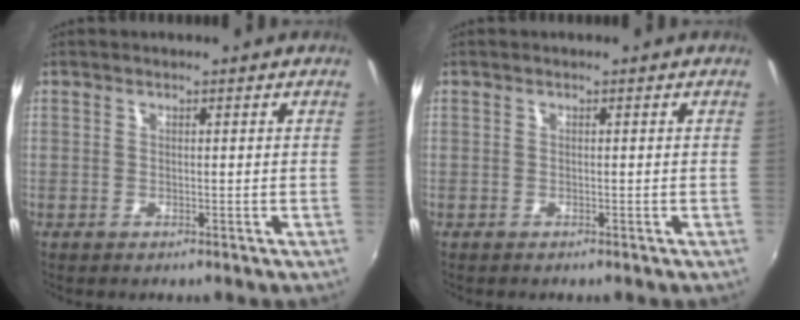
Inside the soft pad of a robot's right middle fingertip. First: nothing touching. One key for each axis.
{"total": 0.0}